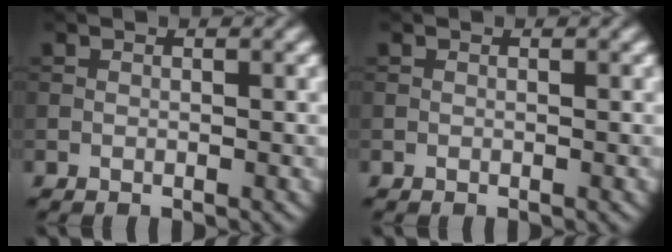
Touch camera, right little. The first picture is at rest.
{"total": 0.0}